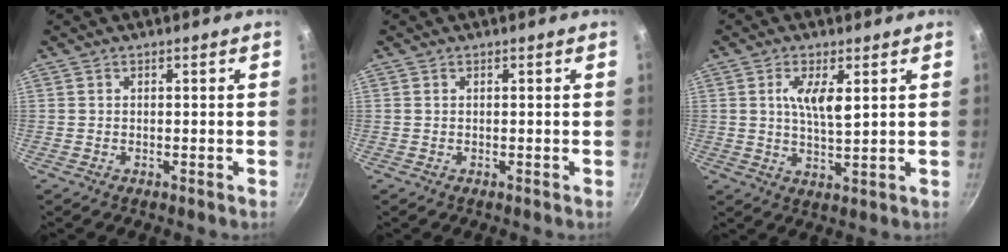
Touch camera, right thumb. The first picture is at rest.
{"total": 0.0}
{"total": 6.5, "force": [1.9, 2.3, 5.8], "torque": [-0.105, -0.012, 0.037]}